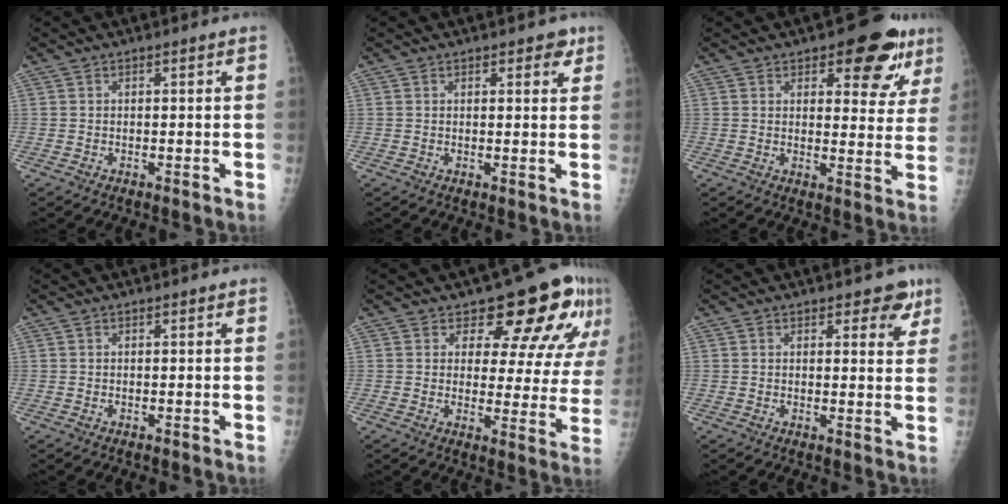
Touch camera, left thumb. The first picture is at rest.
{"total": 2.5, "force": [1.6, 1.2, 1.6], "torque": [-0.003, -0.006, 0.016]}
{"total": 15.3, "force": [8.7, 6.3, 10.9], "torque": [-0.088, -0.041, 0.112]}
{"total": 0.0}
{"total": 15.2, "force": [9.8, 7.3, 9.0], "torque": [-0.059, -0.057, 0.108]}
{"total": 4.6, "force": [3.0, 2.3, 2.6], "torque": [0.001, -0.014, 0.032]}